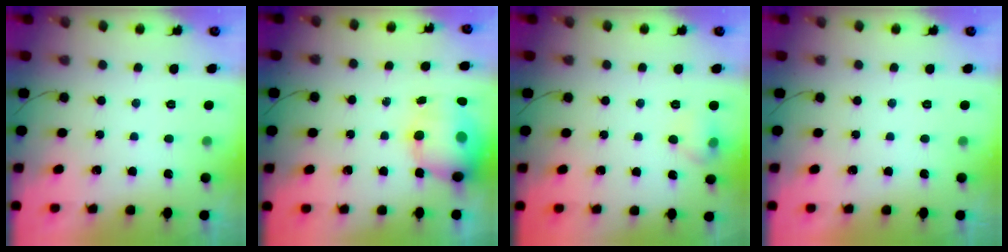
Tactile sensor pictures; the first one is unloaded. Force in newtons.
{"total": 11.1, "press": 10.8, "slide": 2.6}
{"total": 5.8, "press": 5.6, "slide": 1.6}
{"total": 0.0}